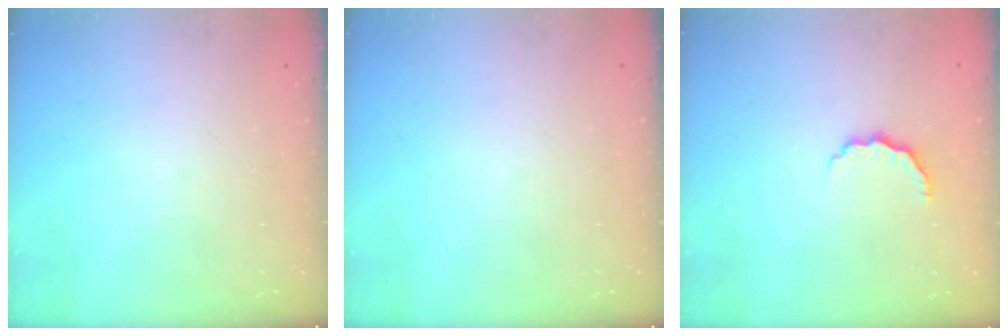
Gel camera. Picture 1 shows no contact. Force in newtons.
{"total": 0.0}
{"total": 5.2, "press": 5.1, "slide": 1.0}